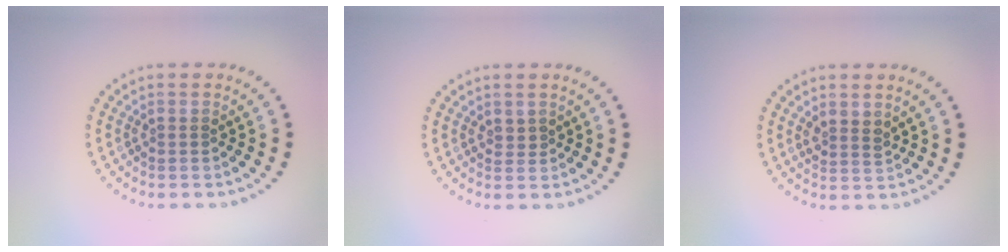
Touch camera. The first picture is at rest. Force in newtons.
{"total": 0.6, "press": 0.3, "slide": 0.5}
{"total": 1.6, "press": 1.3, "slide": 0.9}